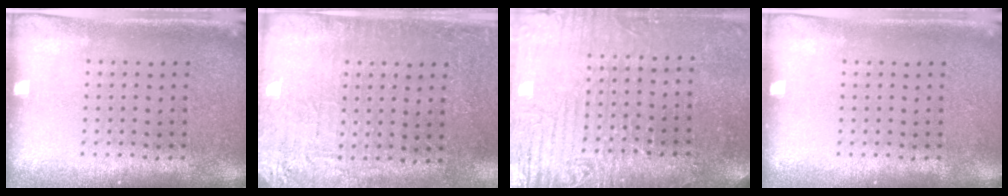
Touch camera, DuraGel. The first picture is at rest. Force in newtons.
{"total": 2.9, "press": 2.8, "slide": 0.9}
{"total": 3.8, "press": 3.6, "slide": 1.2}
{"total": 0.0}